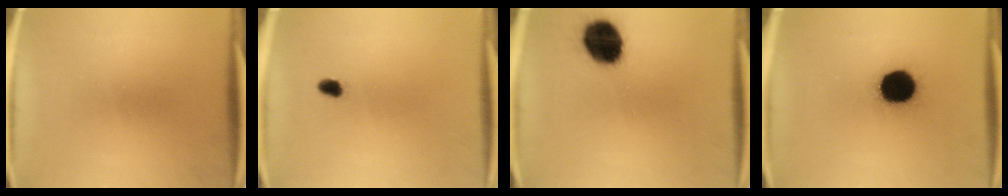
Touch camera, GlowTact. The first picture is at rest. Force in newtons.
{"total": 1.8}
{"total": 14.5}
{"total": 14.5}